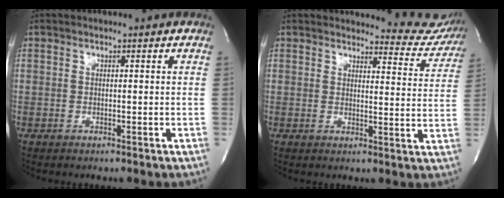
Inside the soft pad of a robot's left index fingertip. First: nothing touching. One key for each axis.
{"total": 9.8, "fx": 9.7, "fy": 1.7, "fz": -0.2, "tx": 0.026, "ty": -0.066, "tz": 0.083}